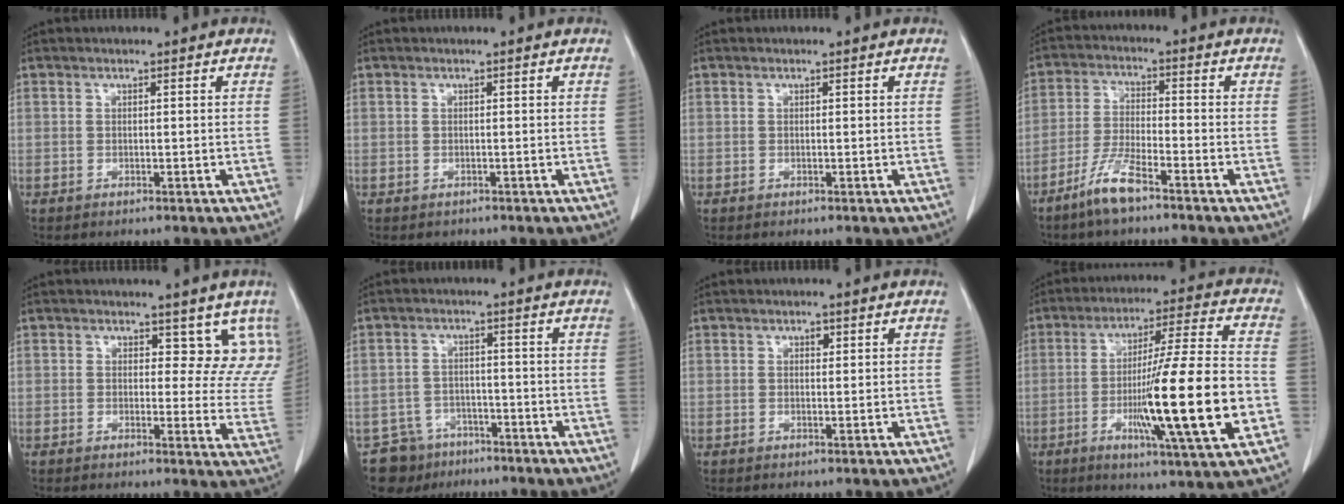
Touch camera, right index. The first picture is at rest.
{"total": 0.7, "force": [-0.3, 0.6, 0.0], "torque": [-0.004, 0.004, -0.003]}
{"total": 0.0}
{"total": 6.5, "force": [-4.7, 0.7, 4.4], "torque": [-0.101, -0.009, -0.095]}
{"total": 8.3, "force": [6.2, 4.7, 3.1], "torque": [0.004, -0.016, 0.049]}
{"total": 6.2, "force": [-4.4, 4.3, -0.3], "torque": [0.009, 0.013, -0.070]}
{"total": 0.9, "force": [0.4, 0.6, 0.6], "torque": [-0.007, -0.001, 0.006]}
{"total": 19.3, "force": [-4.5, 0.0, 18.8], "torque": [-0.301, -0.011, -0.071]}